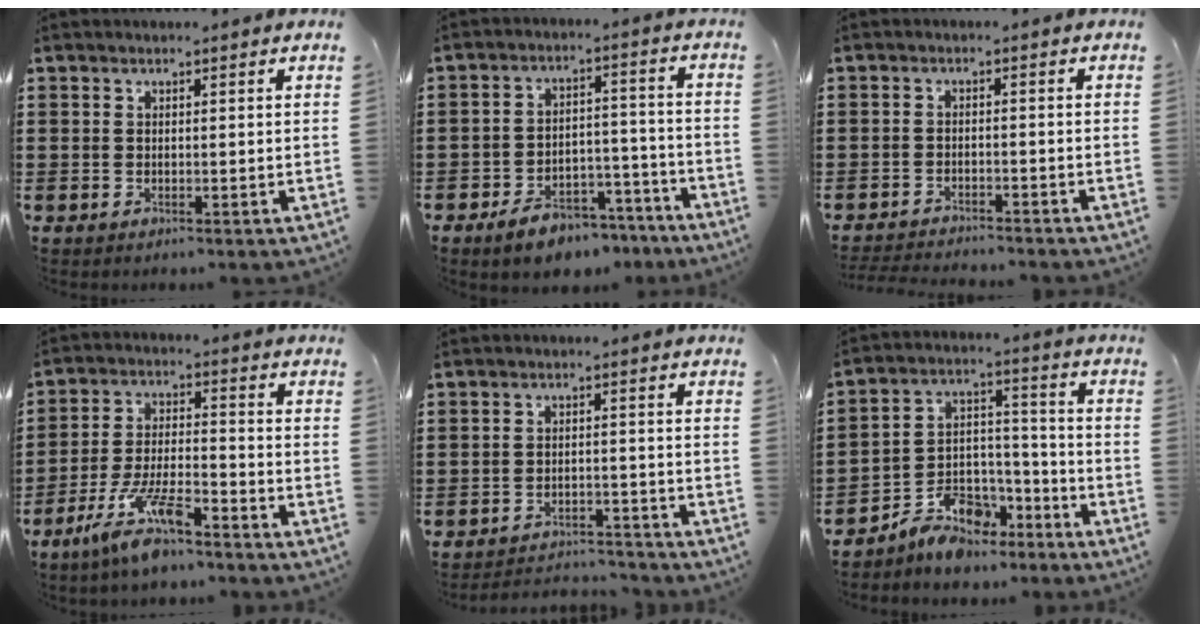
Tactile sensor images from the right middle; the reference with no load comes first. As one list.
[{"total": 6.3, "force": [-5.6, 2.1, 2.0], "torque": [-0.028, 0.025, -0.106]}, {"total": 2.7, "force": [-2.7, 0.1, 0.1], "torque": [-0.005, -0.001, -0.058]}, {"total": 9.5, "force": [-7.0, 1.6, 6.2], "torque": [-0.135, -0.005, -0.137]}, {"total": 3.5, "force": [-3.5, 0.4, 0.1], "torque": [-0.007, 0.003, -0.074]}, {"total": 8.4, "force": [-7.4, 3.5, 1.6], "torque": [-0.017, 0.031, -0.140]}]